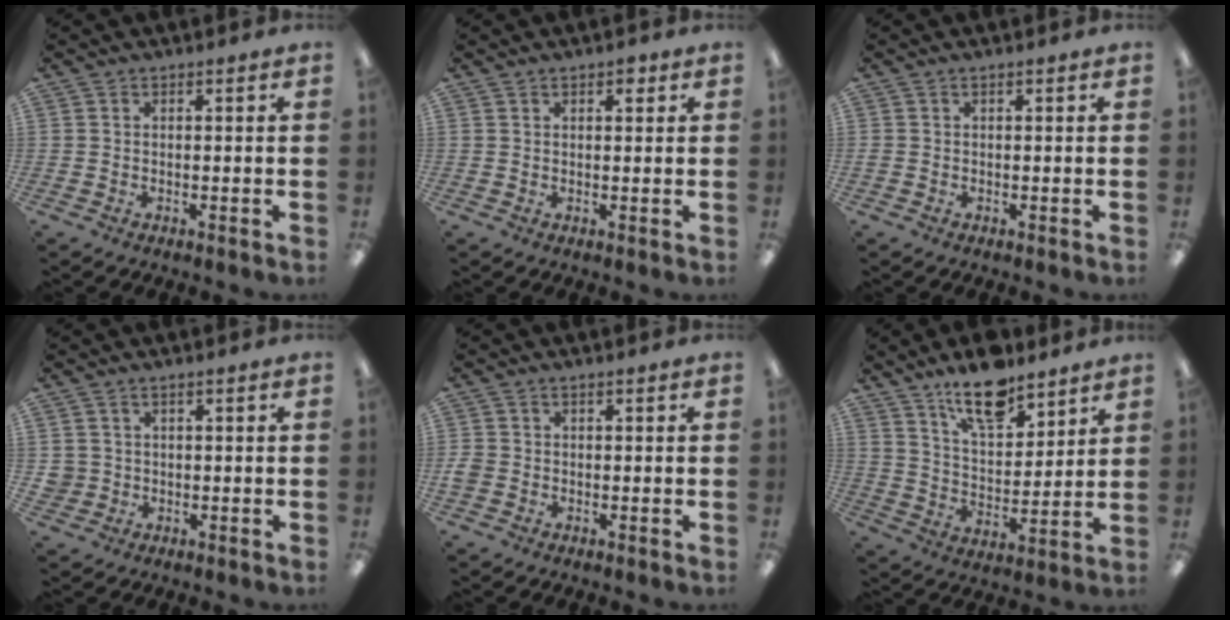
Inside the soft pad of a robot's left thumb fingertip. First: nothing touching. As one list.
[{"total": 2.3, "force": [1.3, 1.3, 1.4], "torque": [-0.012, -0.002, 0.019]}, {"total": 0.6, "force": [0.0, 0.4, 0.4], "torque": [-0.007, 0.002, -0.002]}, {"total": 2.5, "force": [0.5, 2.5, 0.4], "torque": [-0.012, 0.004, 0.007]}, {"total": 2.3, "force": [-0.6, 1.8, 1.2], "torque": [-0.018, 0.005, -0.010]}, {"total": 13.6, "force": [10.6, 5.0, 6.7], "torque": [-0.105, -0.061, 0.187]}]